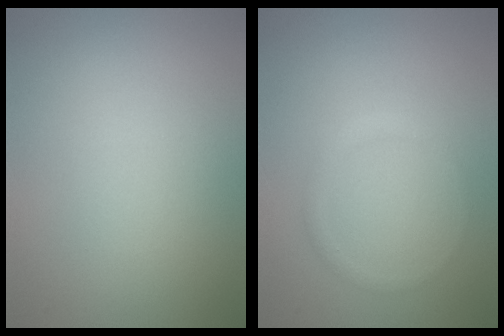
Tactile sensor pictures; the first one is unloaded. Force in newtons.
{"total": 0.9, "press": 0.9, "slide": 0.1}